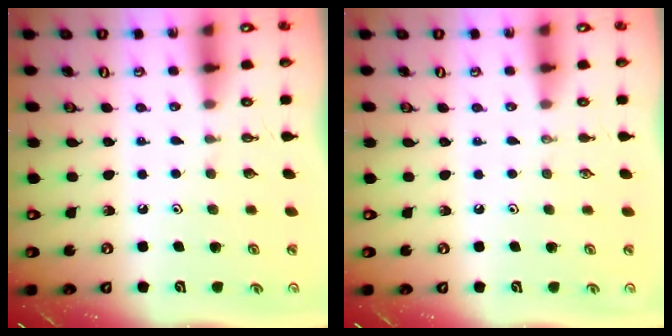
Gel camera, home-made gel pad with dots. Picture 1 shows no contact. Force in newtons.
{"total": 0.0}